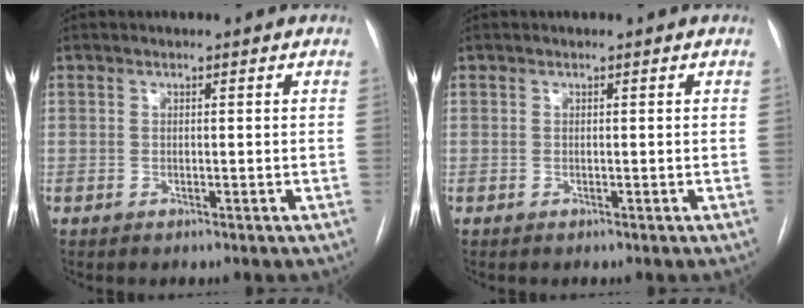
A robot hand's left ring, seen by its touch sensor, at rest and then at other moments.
{"total": 0.0}